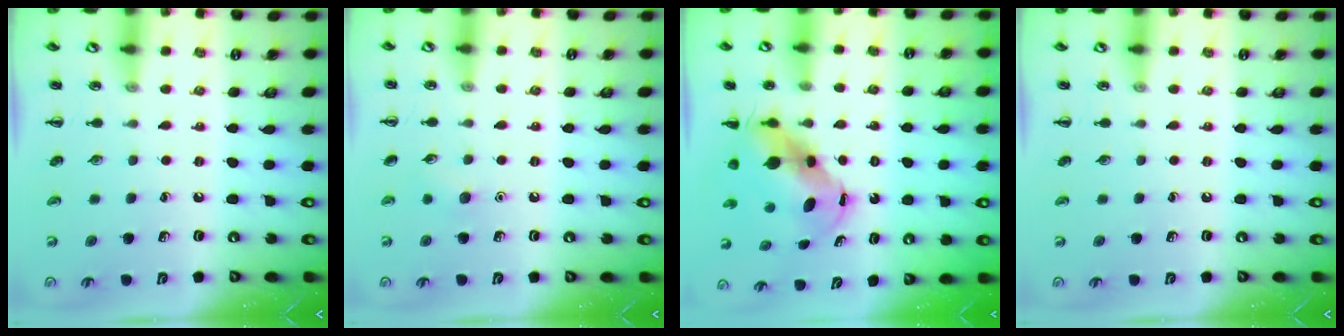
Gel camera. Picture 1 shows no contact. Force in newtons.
{"total": 4.9, "press": 4.6, "slide": 1.4}
{"total": 7.6, "press": 7.3, "slide": 2.2}
{"total": 0.0}